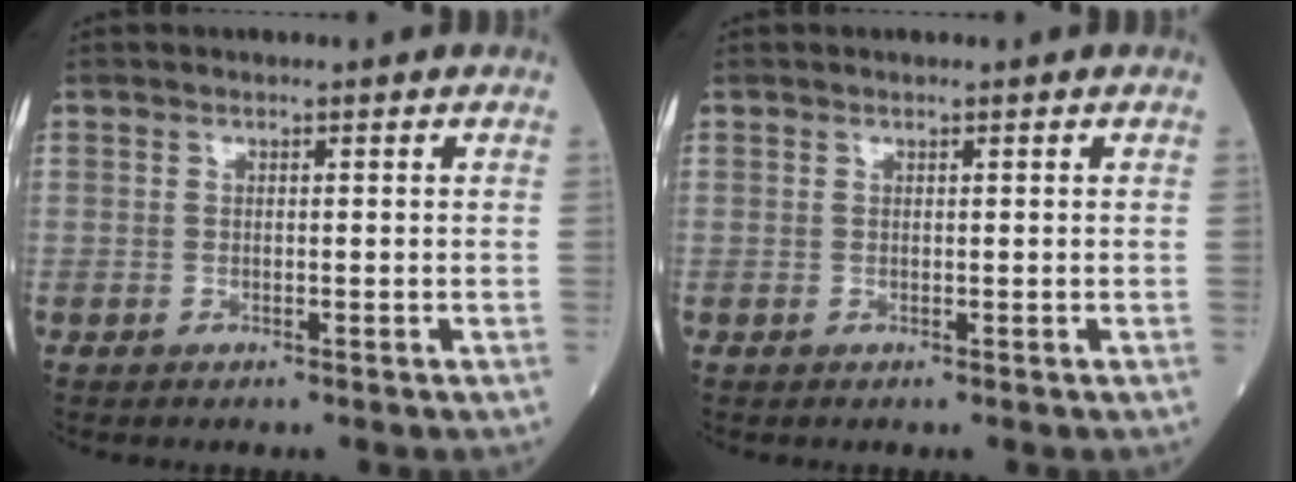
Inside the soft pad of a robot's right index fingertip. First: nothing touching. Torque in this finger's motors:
{"motor_torque": [0.11, 0.02, 0.05, -0.01]}